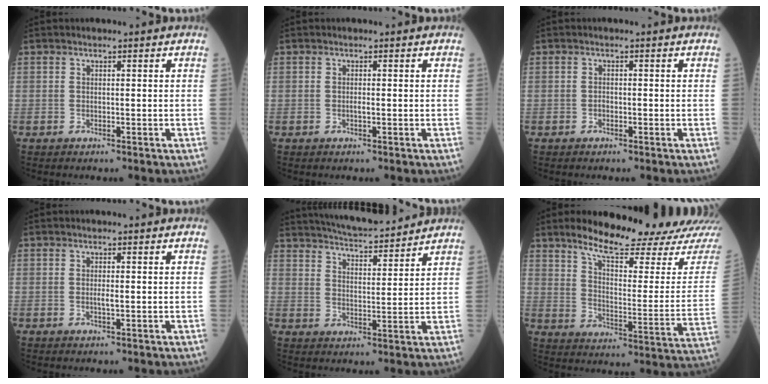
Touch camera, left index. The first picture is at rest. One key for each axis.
{"total": 0.5, "fx": -0.4, "fy": -0.1, "fz": 0.3, "tx": -0.009, "ty": -0.006, "tz": -0.007}
{"total": 0.7, "fx": -0.7, "fy": 0.2, "fz": 0.1, "tx": -0.002, "ty": -0.004, "tz": -0.012}
{"total": 0.7, "fx": -0.3, "fy": 0.0, "fz": 0.6, "tx": -0.017, "ty": -0.007, "tz": -0.005}
{"total": 12.5, "fx": 11.6, "fy": 1.5, "fz": 4.5, "tx": -0.080, "ty": 0.006, "tz": 0.176}
{"total": 20.1, "fx": 17.8, "fy": 1.5, "fz": 9.1, "tx": -0.127, "ty": -0.069, "tz": 0.237}